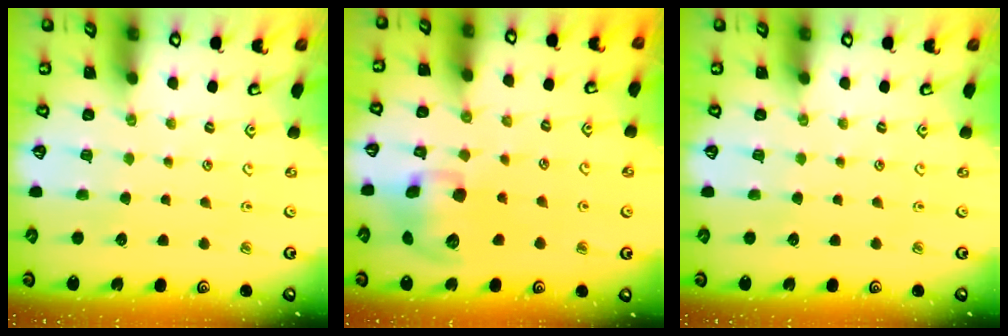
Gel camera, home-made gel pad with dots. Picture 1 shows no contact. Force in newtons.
{"total": 12.2, "press": 12.0, "slide": 2.0}
{"total": 0.0}